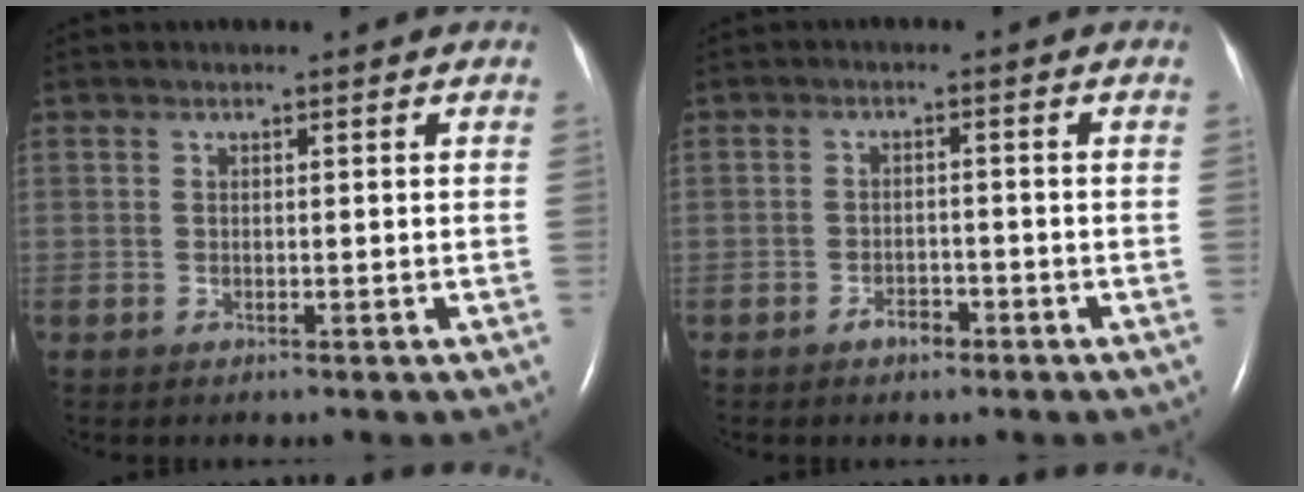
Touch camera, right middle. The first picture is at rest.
{"total": 2.3, "force": [-1.6, 1.2, 1.2], "torque": [-0.020, 0.004, -0.025]}